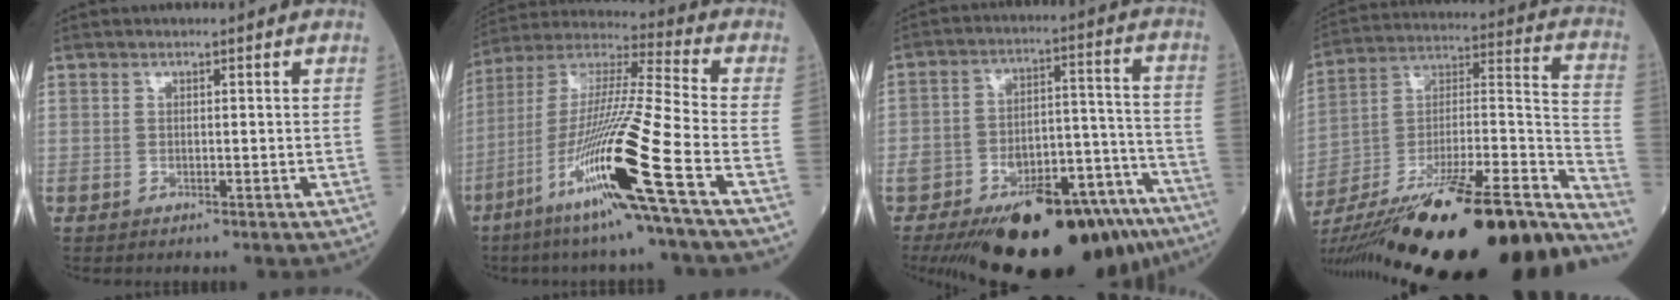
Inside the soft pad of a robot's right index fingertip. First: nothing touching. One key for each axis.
{"total": 20.0, "fx": -8.8, "fy": -1.5, "fz": 17.9, "tx": -0.374, "ty": -0.040, "tz": -0.176}
{"total": 27.7, "fx": -18.4, "fy": 9.8, "fz": 18.3, "tx": -0.266, "ty": 0.013, "tz": -0.264}
{"total": 38.2, "fx": -28.9, "fy": 4.6, "fz": 24.5, "tx": -0.323, "ty": -0.035, "tz": -0.436}